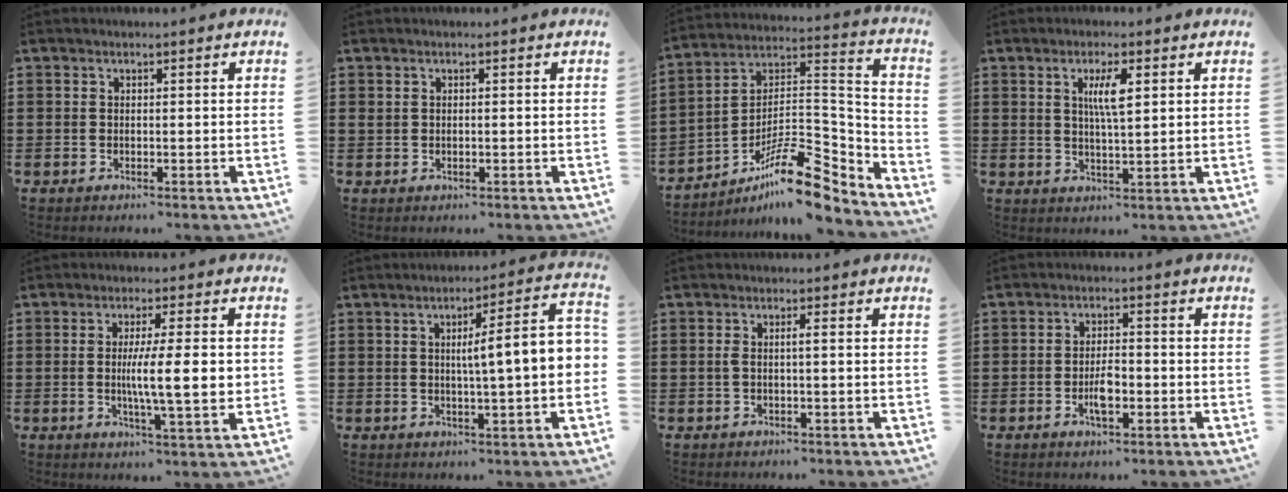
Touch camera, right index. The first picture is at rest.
{"total": 0.6, "force": [0.1, 0.2, 0.6], "torque": [-0.012, 0.001, 0.001]}
{"total": 13.9, "force": [-9.7, 4.1, 9.1], "torque": [-0.140, 0.034, -0.178]}
{"total": 4.5, "force": [1.4, 1.0, 4.1], "torque": [-0.086, 0.007, 0.021]}
{"total": 9.3, "force": [0.1, 1.5, 9.1], "torque": [-0.144, -0.007, -0.003]}
{"total": 7.7, "force": [0.4, 0.5, 7.7], "torque": [-0.125, -0.012, -0.003]}
{"total": 1.5, "force": [-0.2, 0.1, 1.5], "torque": [-0.038, -0.003, -0.008]}
{"total": 3.9, "force": [-1.3, 1.4, 3.4], "torque": [-0.066, 0.003, -0.026]}